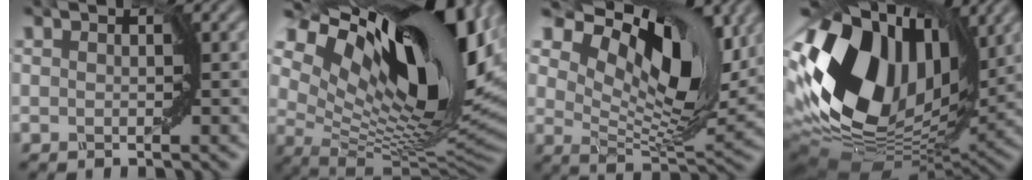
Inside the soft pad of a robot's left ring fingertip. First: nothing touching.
{"total": 18.3, "force": [7.8, 7.9, 14.6], "torque": [-0.242, 0.019, 0.145]}
{"total": 11.2, "force": [6.2, 4.8, 7.9], "torque": [-0.135, -0.002, 0.110]}
{"total": 16.2, "force": [2.8, 10.8, 11.7], "torque": [-0.248, 0.009, 0.049]}